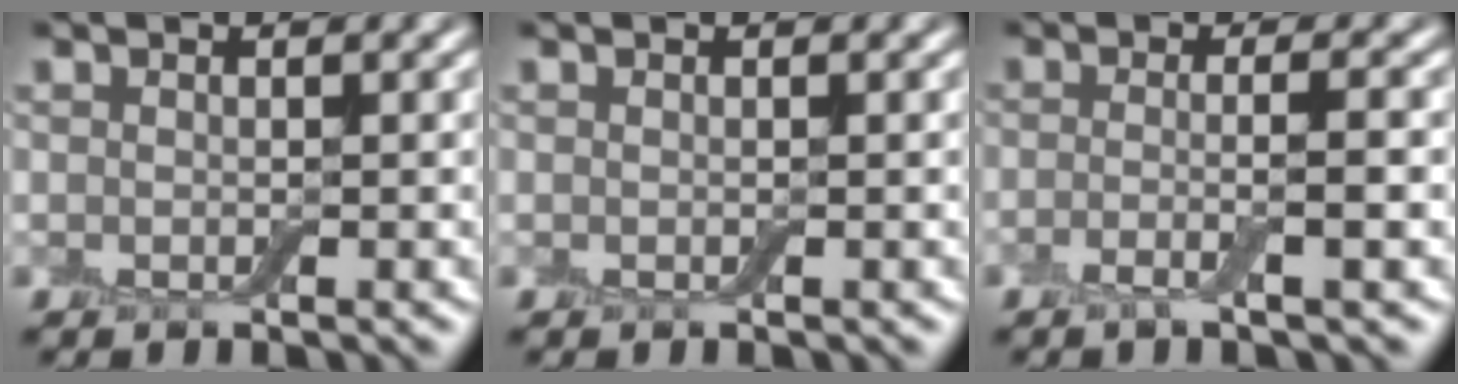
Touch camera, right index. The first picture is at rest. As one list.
[{"total": 0.0}, {"total": 2.9, "force": [-0.9, 0.6, 2.7], "torque": [-0.042, -0.003, -0.026]}]